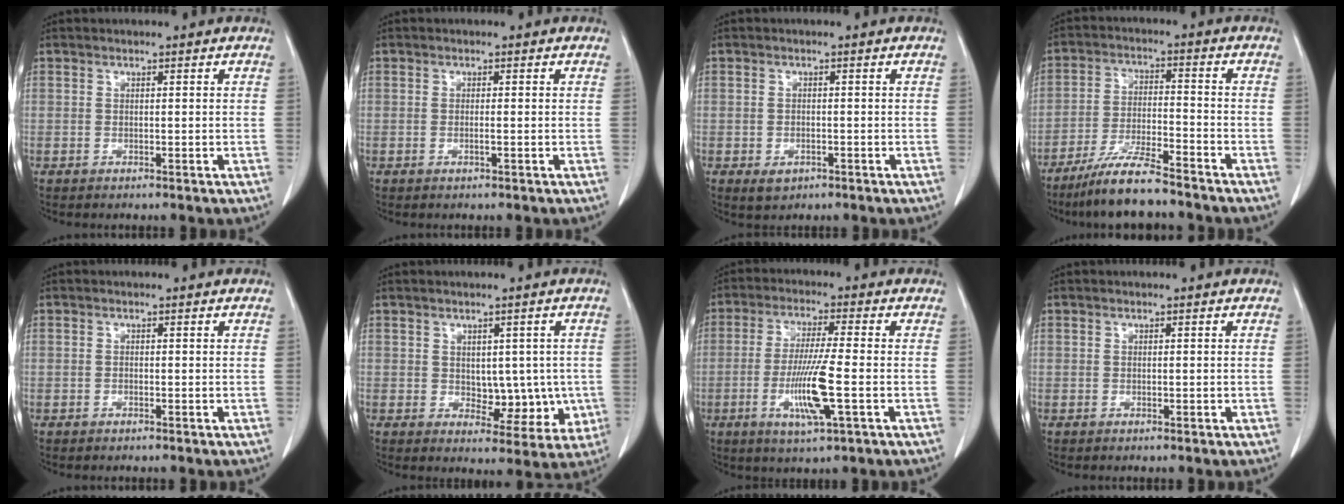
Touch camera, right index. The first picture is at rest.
{"total": 0.8, "force": [-0.3, -0.1, 0.7], "torque": [-0.015, -0.001, -0.004]}
{"total": 2.2, "force": [-1.0, 1.5, 1.2], "torque": [-0.017, 0.000, -0.002]}
{"total": 9.5, "force": [-7.9, 0.5, 5.2], "torque": [-0.097, -0.025, -0.144]}
{"total": 0.0}
{"total": 6.8, "force": [-0.3, 4.3, 5.3], "torque": [-0.047, 0.003, 0.011]}
{"total": 9.5, "force": [-2.6, 0.1, 9.2], "torque": [-0.180, -0.015, -0.050]}
{"total": 0.0}